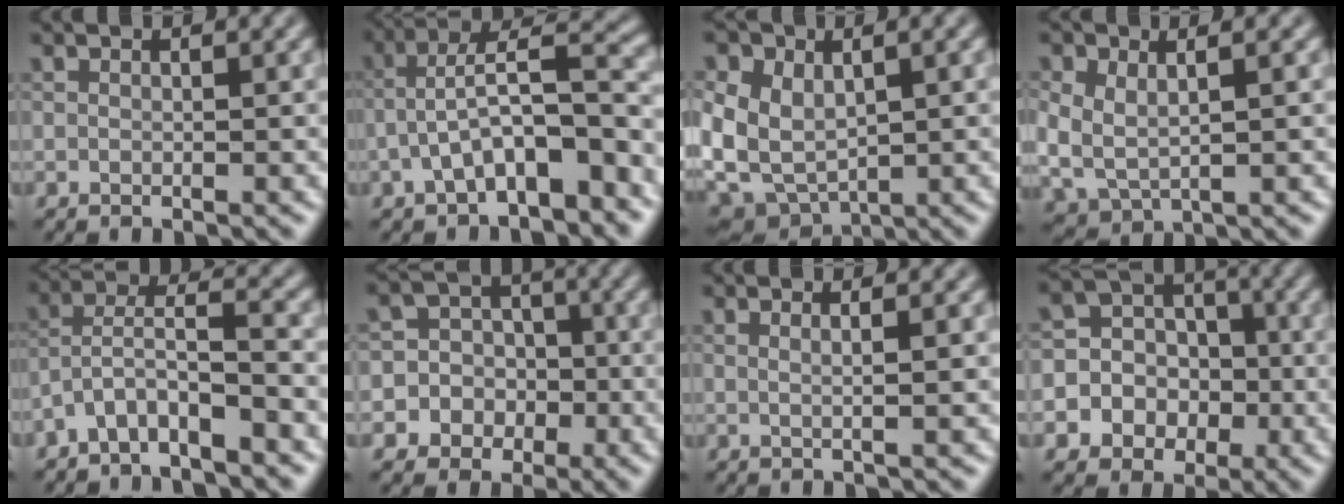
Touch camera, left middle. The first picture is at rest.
{"total": 7.4, "force": [-3.2, 2.9, 6.1], "torque": [-0.106, 0.011, -0.061]}
{"total": 6.0, "force": [0.6, 4.3, 4.1], "torque": [-0.104, -0.015, 0.005]}
{"total": 3.8, "force": [1.1, 2.3, 2.8], "torque": [-0.069, -0.016, 0.019]}
{"total": 4.4, "force": [-3.1, 1.1, 3.0], "torque": [-0.063, 0.000, -0.073]}
{"total": 7.9, "force": [-2.2, 7.5, 0.8], "torque": [-0.013, 0.005, -0.064]}
{"total": 2.5, "force": [0.9, 1.2, 2.0], "torque": [-0.023, -0.005, -0.018]}
{"total": 9.4, "force": [-2.3, 8.8, 2.3], "torque": [-0.056, 0.004, -0.065]}